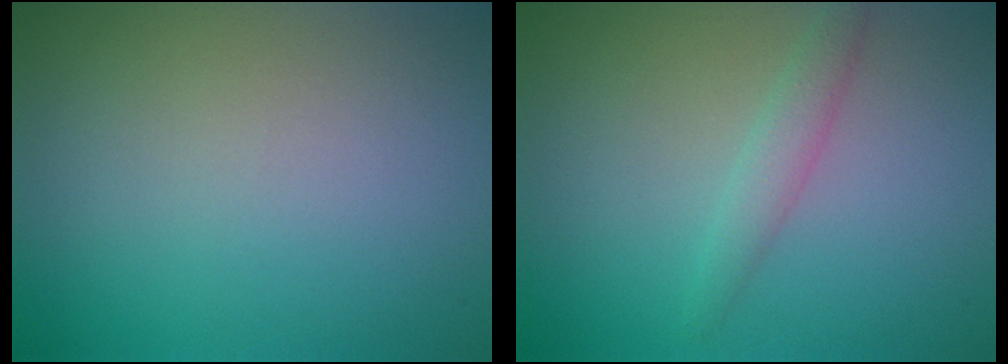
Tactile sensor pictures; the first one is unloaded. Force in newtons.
{"total": 1.7, "press": 1.7, "slide": 0.1}